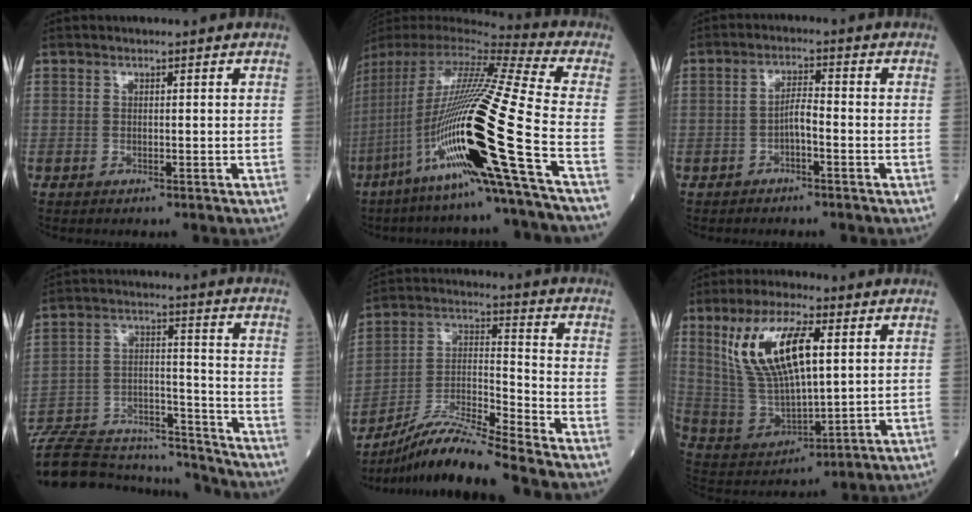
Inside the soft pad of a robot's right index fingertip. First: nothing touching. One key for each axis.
{"total": 28.1, "fx": -9.3, "fy": -0.4, "fz": 26.5, "tx": -0.498, "ty": -0.038, "tz": -0.179}
{"total": 2.7, "fx": -1.1, "fy": 0.5, "fz": 2.4, "tx": -0.041, "ty": 0.005, "tz": -0.020}
{"total": 21.9, "fx": -20.5, "fy": 4.3, "fz": 6.5, "tx": -0.144, "ty": 0.014, "tz": -0.319}
{"total": 13.2, "fx": -11.7, "fy": -1.7, "fz": 5.8, "tx": -0.113, "ty": -0.003, "tz": -0.214}
{"total": 14.9, "fx": 5.3, "fy": 4.7, "fz": 13.1, "tx": -0.276, "ty": 0.011, "tz": 0.112}